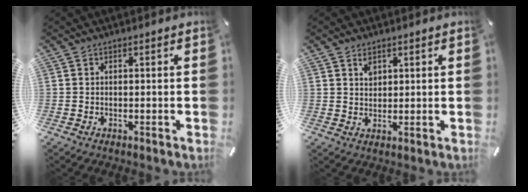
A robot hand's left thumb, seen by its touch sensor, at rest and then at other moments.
{"total": 2.7, "force": [1.5, 2.2, 0.6], "torque": [0.002, -0.005, 0.027]}